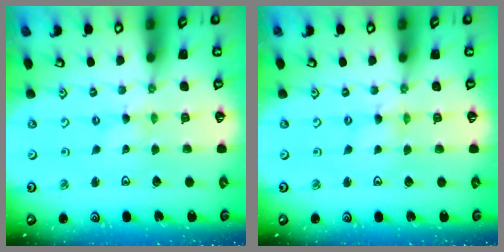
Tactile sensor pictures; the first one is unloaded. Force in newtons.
{"total": 0.9, "press": 0.8, "slide": 0.2}